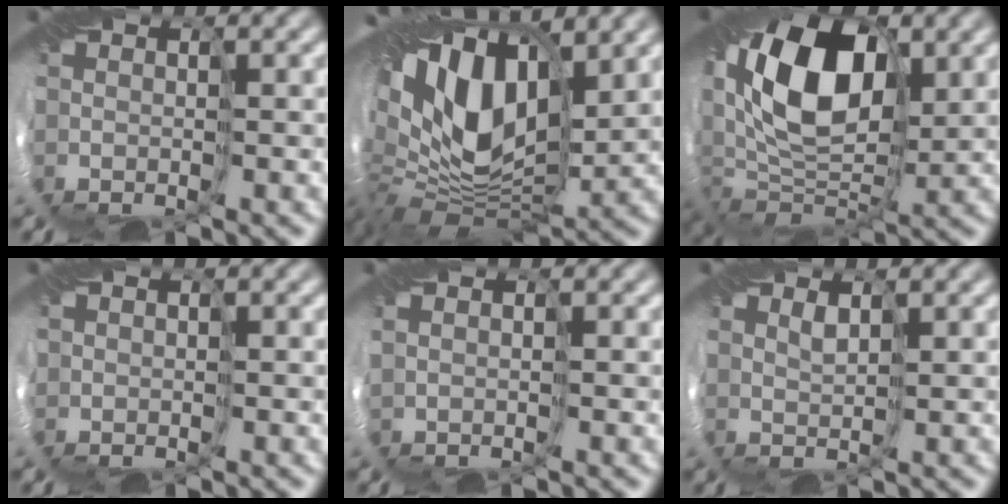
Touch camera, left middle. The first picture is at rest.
{"total": 15.9, "force": [3.4, 10.1, 11.8], "torque": [-0.234, -0.003, 0.073]}
{"total": 13.5, "force": [2.1, 8.2, 10.6], "torque": [-0.203, 0.009, 0.026]}
{"total": 0.7, "force": [0.1, 0.7, -0.2], "torque": [0.004, -0.001, 0.004]}
{"total": 0.0}
{"total": 0.7, "force": [0.5, 0.3, 0.3], "torque": [-0.008, 0.000, 0.010]}